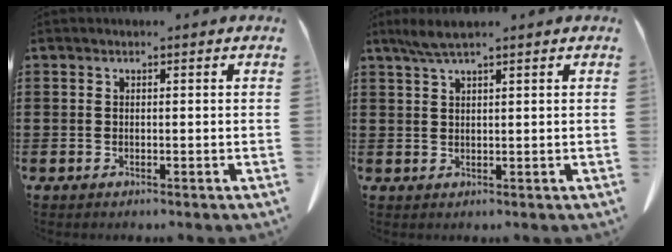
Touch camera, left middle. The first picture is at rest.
{"total": 2.9, "force": [2.0, 0.2, 2.1], "torque": [-0.045, 0.002, 0.037]}